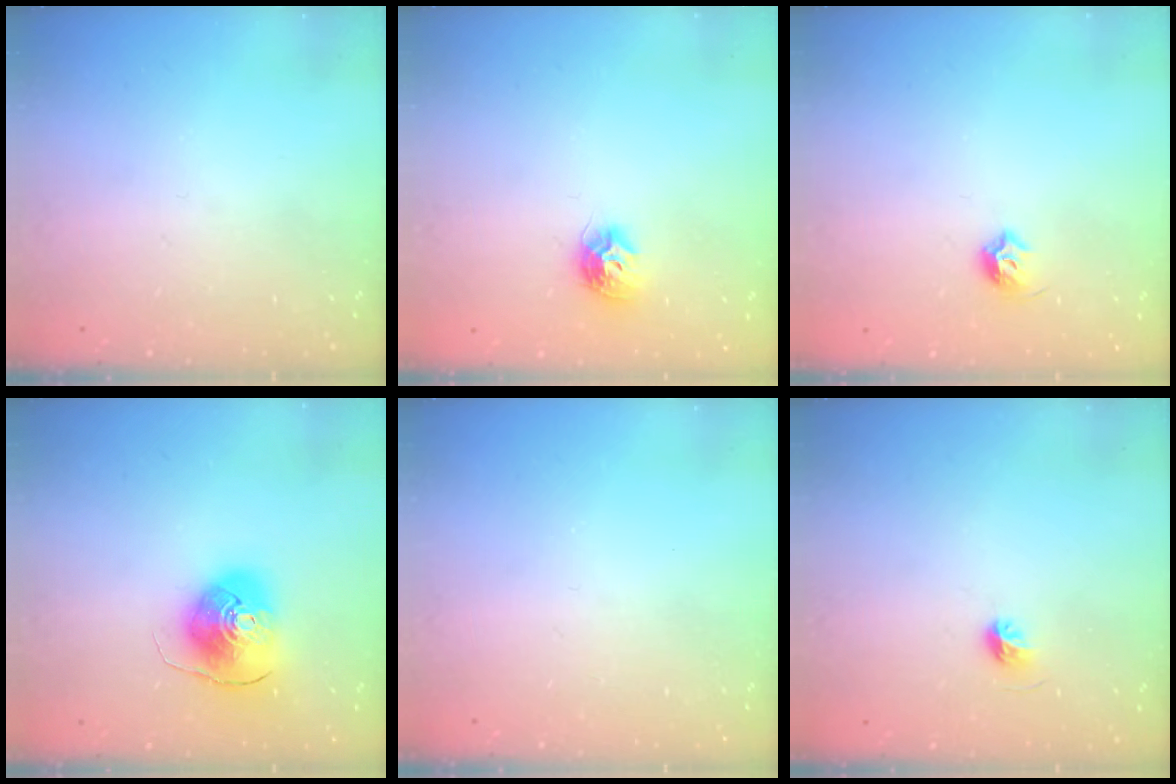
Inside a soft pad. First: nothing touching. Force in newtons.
{"total": 8.6, "press": 8.5, "slide": 0.1}
{"total": 5.6, "press": 5.5, "slide": 1.3}
{"total": 10.2, "press": 10.1, "slide": 1.5}
{"total": 0.0}
{"total": 4.5, "press": 4.3, "slide": 1.4}